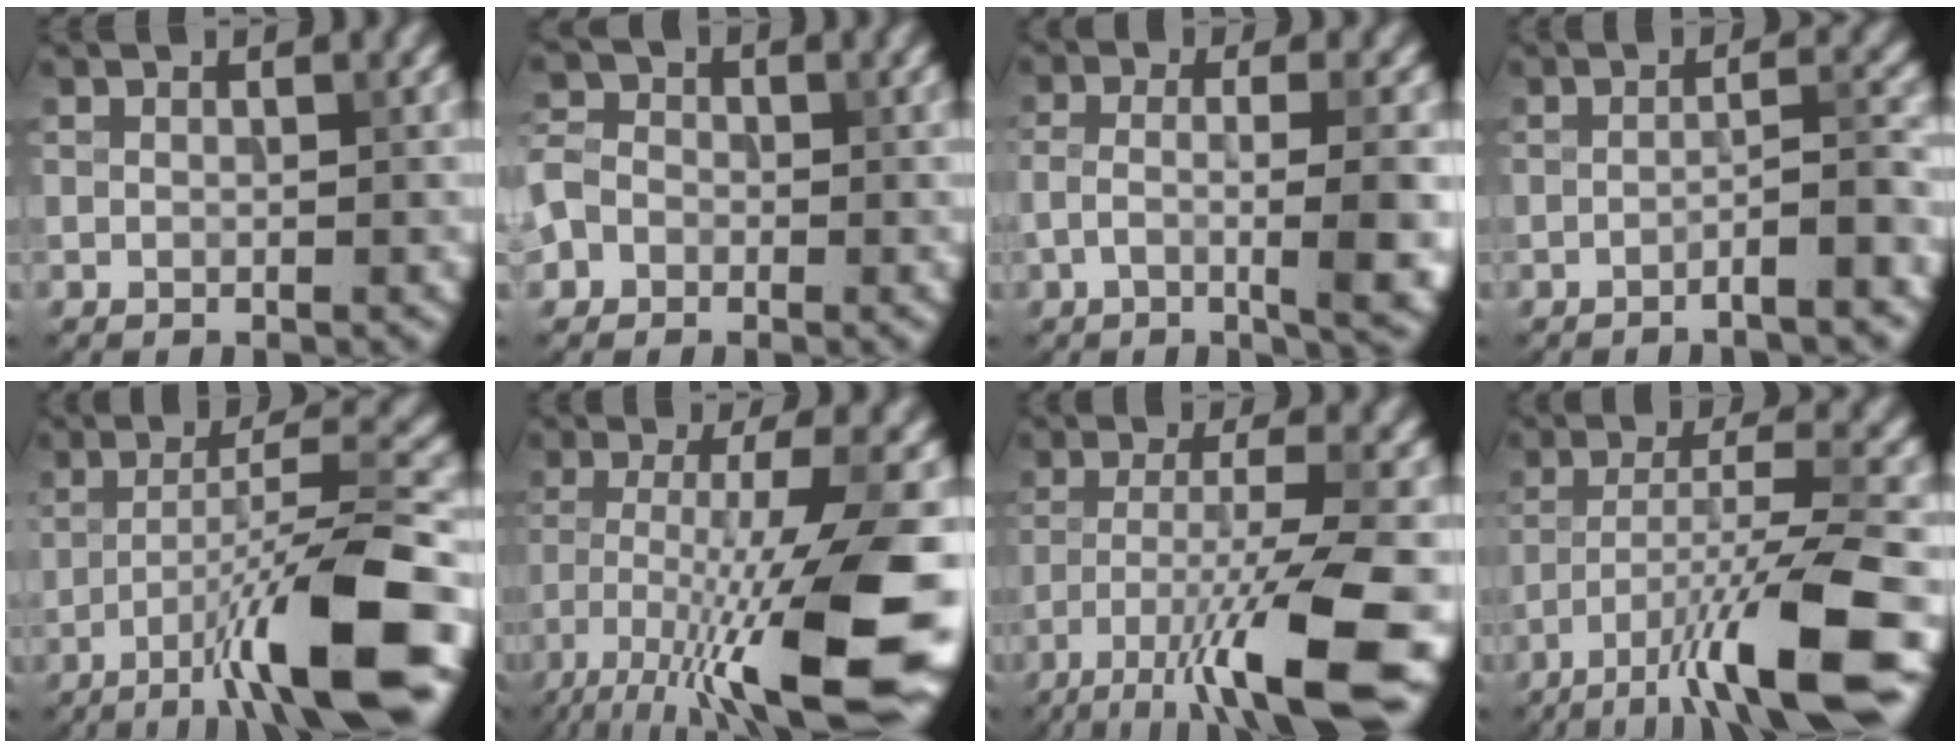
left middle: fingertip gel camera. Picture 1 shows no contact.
{"total": 3.0, "force": [-1.2, 2.6, 1.0], "torque": [-0.012, 0.003, -0.028]}
{"total": 7.1, "force": [-1.7, 2.0, 6.6], "torque": [-0.106, -0.011, -0.033]}
{"total": 3.5, "force": [-1.8, 0.4, 2.9], "torque": [-0.035, 0.015, -0.042]}
{"total": 10.8, "force": [-5.2, 1.4, 9.4], "torque": [-0.143, 0.019, -0.087]}
{"total": 14.2, "force": [-7.5, 3.1, 11.7], "torque": [-0.210, -0.014, -0.121]}
{"total": 11.5, "force": [-6.3, 2.0, 9.5], "torque": [-0.161, -0.009, -0.107]}
{"total": 10.4, "force": [-6.2, 1.5, 8.2], "torque": [-0.129, 0.011, -0.106]}